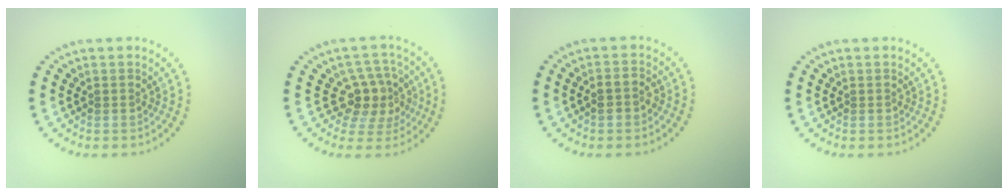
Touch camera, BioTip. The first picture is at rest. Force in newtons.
{"total": 3.7, "press": 3.3, "slide": 1.8}
{"total": 1.6, "press": 1.5, "slide": 0.6}
{"total": 0.0}